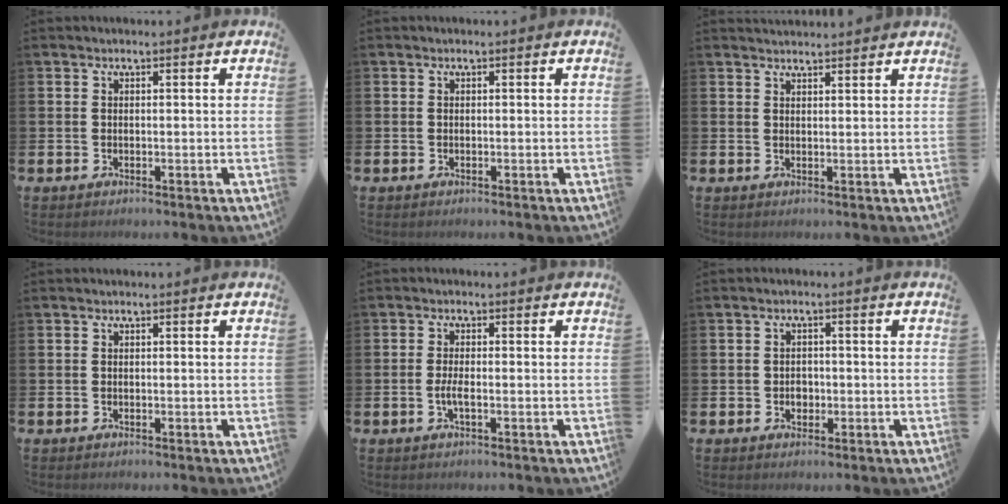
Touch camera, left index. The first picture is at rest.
{"total": 0.0}
{"total": 2.1, "force": [2.1, 0.1, 0.0], "torque": [0.004, -0.012, 0.037]}
{"total": 0.0}
{"total": 1.9, "force": [-0.5, 0.4, 1.8], "torque": [-0.035, 0.001, -0.010]}
{"total": 1.8, "force": [-0.3, 1.5, 0.9], "torque": [0.003, -0.004, -0.013]}